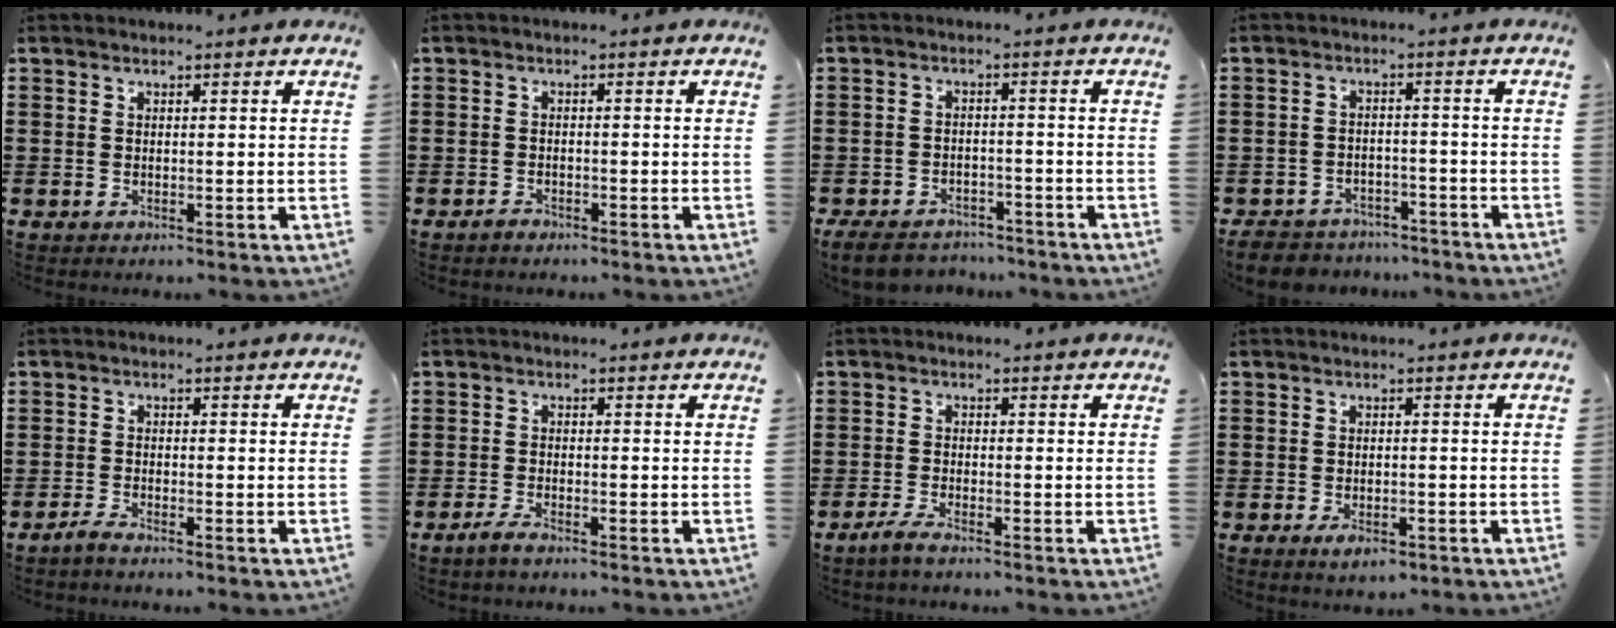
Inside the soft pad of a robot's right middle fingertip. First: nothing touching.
{"total": 1.1, "force": [-0.9, 0.3, 0.4], "torque": [-0.011, -0.003, -0.018]}
{"total": 4.3, "force": [-4.1, 1.0, 0.9], "torque": [-0.028, 0.002, -0.087]}
{"total": 4.3, "force": [-4.1, 1.0, 0.3], "torque": [-0.014, 0.005, -0.087]}
{"total": 1.6, "force": [-1.4, 0.0, 0.8], "torque": [-0.021, -0.002, -0.028]}
{"total": 1.8, "force": [-1.4, 0.2, 1.1], "torque": [-0.027, -0.002, -0.028]}
{"total": 2.0, "force": [-1.5, 0.1, 1.3], "torque": [-0.030, -0.002, -0.031]}
{"total": 2.3, "force": [-1.4, 0.9, 1.6], "torque": [-0.035, -0.004, -0.027]}